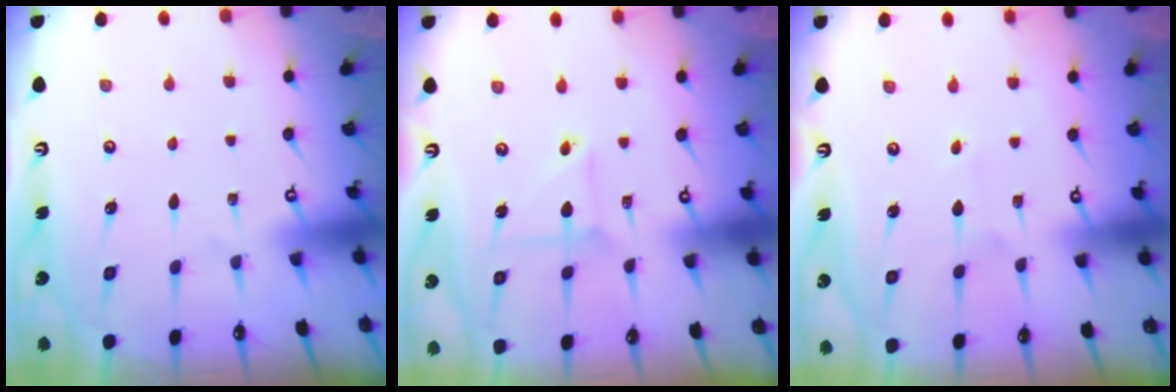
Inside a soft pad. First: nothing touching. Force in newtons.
{"total": 3.6, "press": 3.5, "slide": 0.4}
{"total": 1.6, "press": 1.6, "slide": 0.1}